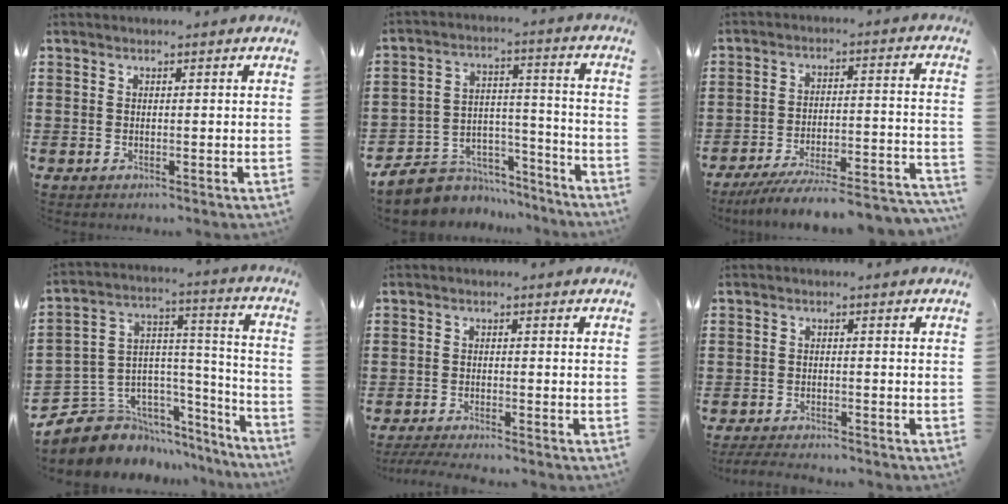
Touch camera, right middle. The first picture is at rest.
{"total": 7.3, "force": [-6.6, 3.1, 1.0], "torque": [-0.040, 0.011, -0.130]}
{"total": 7.4, "force": [-6.7, 0.3, 3.1], "torque": [-0.044, 0.003, -0.128]}
{"total": 8.1, "force": [-6.1, 5.3, 0.2], "torque": [-0.033, -0.007, -0.116]}
{"total": 2.2, "force": [-2.0, 0.0, 0.8], "torque": [-0.020, -0.002, -0.042]}
{"total": 2.4, "force": [-2.3, 0.2, 0.5], "torque": [-0.018, -0.003, -0.050]}